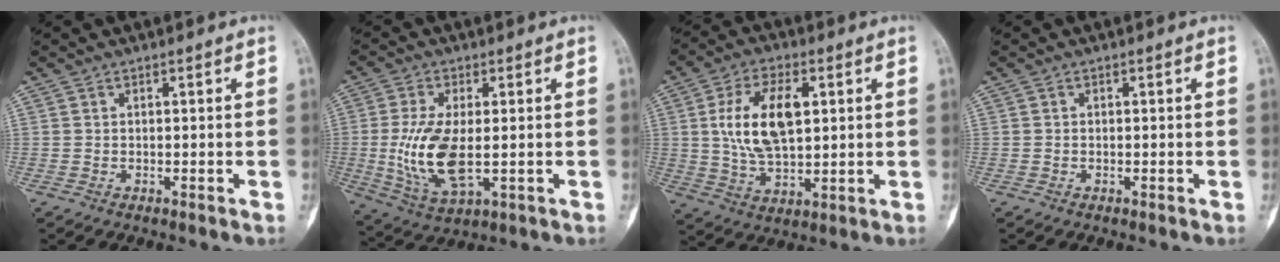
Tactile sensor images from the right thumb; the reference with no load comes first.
{"total": 12.1, "force": [-0.8, 5.4, 10.7], "torque": [-0.222, -0.014, -0.005]}
{"total": 13.4, "force": [2.8, 7.0, 11.1], "torque": [-0.196, -0.003, 0.054]}
{"total": 0.0}